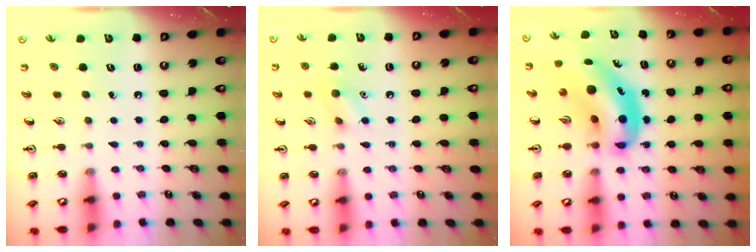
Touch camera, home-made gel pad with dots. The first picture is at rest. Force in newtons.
{"total": 6.8, "press": 6.6, "slide": 1.4}
{"total": 9.7, "press": 9.3, "slide": 2.6}